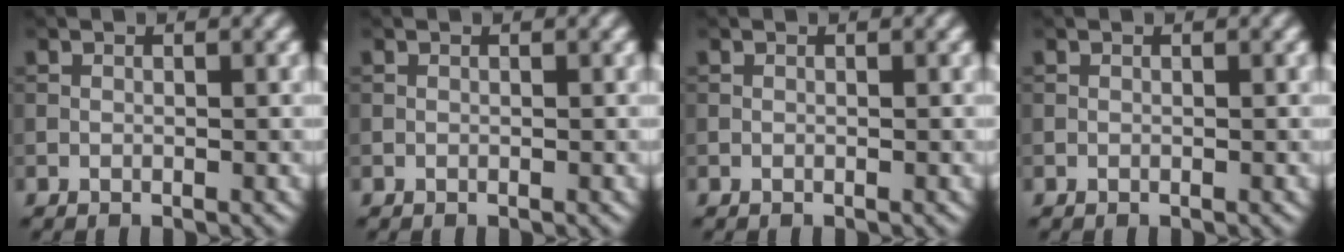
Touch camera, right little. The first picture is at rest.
{"total": 0.0}
{"total": 0.0}
{"total": 0.0}